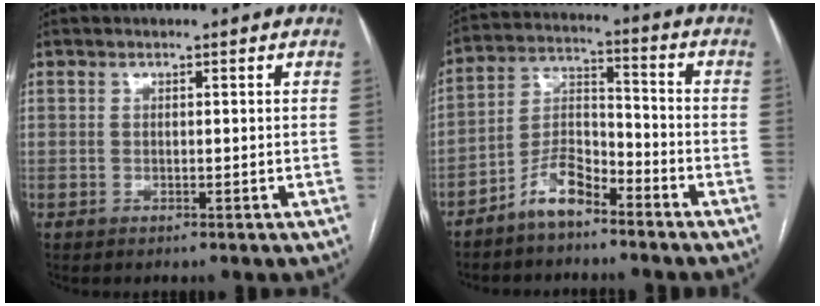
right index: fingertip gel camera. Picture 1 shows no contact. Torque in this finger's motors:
{"motor_torque": [-0.03, -0.27, -0.08, -0.07]}